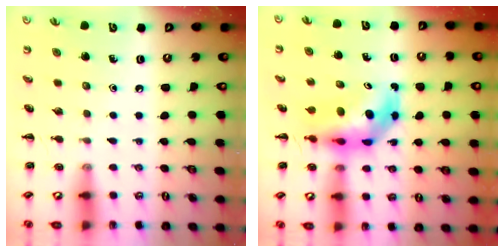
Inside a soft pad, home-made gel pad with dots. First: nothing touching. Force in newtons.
{"total": 6.5, "press": 6.2, "slide": 1.9}